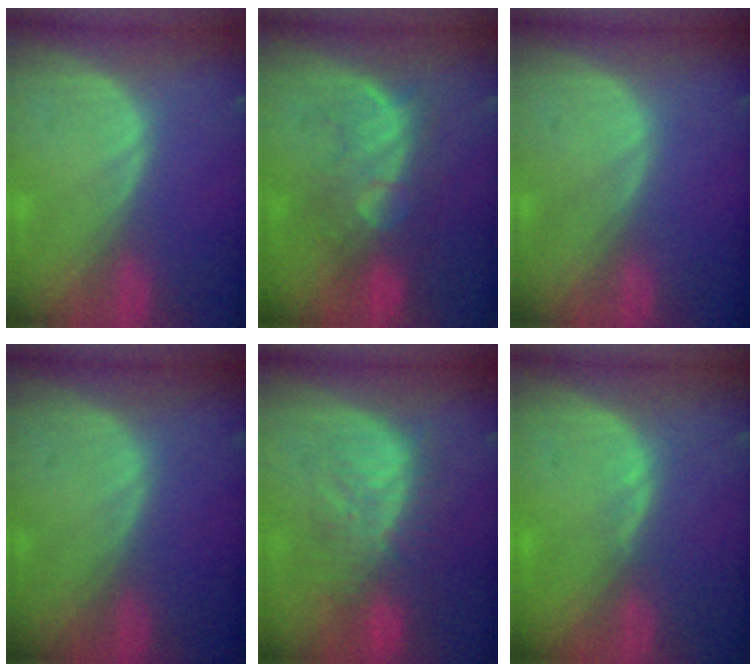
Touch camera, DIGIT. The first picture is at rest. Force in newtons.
{"total": 8.2, "press": 7.8, "slide": 2.5}
{"total": 0.0}
{"total": 0.0}
{"total": 10.0, "press": 8.8, "slide": 4.6}
{"total": 0.7, "press": 0.7, "slide": 0.2}